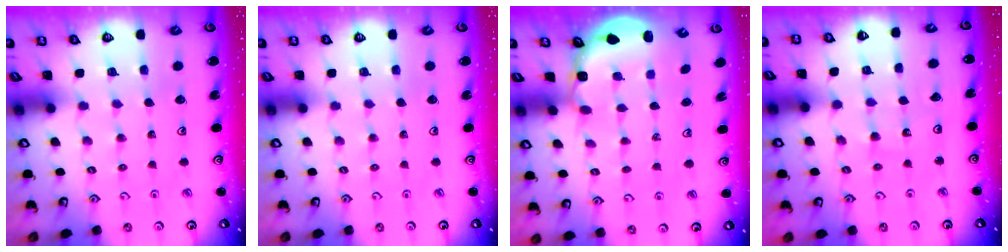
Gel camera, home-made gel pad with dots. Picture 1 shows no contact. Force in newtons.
{"total": 0.0}
{"total": 2.9, "press": 2.5, "slide": 1.4}
{"total": 6.3, "press": 6.2, "slide": 0.8}